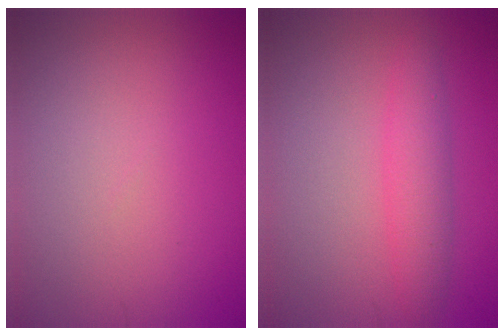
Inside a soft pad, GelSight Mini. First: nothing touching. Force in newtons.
{"total": 2.9, "press": 2.9, "slide": 0.1}